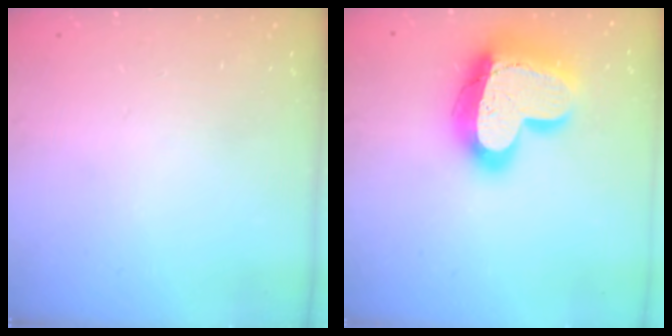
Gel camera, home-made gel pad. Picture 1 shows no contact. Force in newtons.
{"total": 23.4, "press": 23.3, "slide": 1.9}